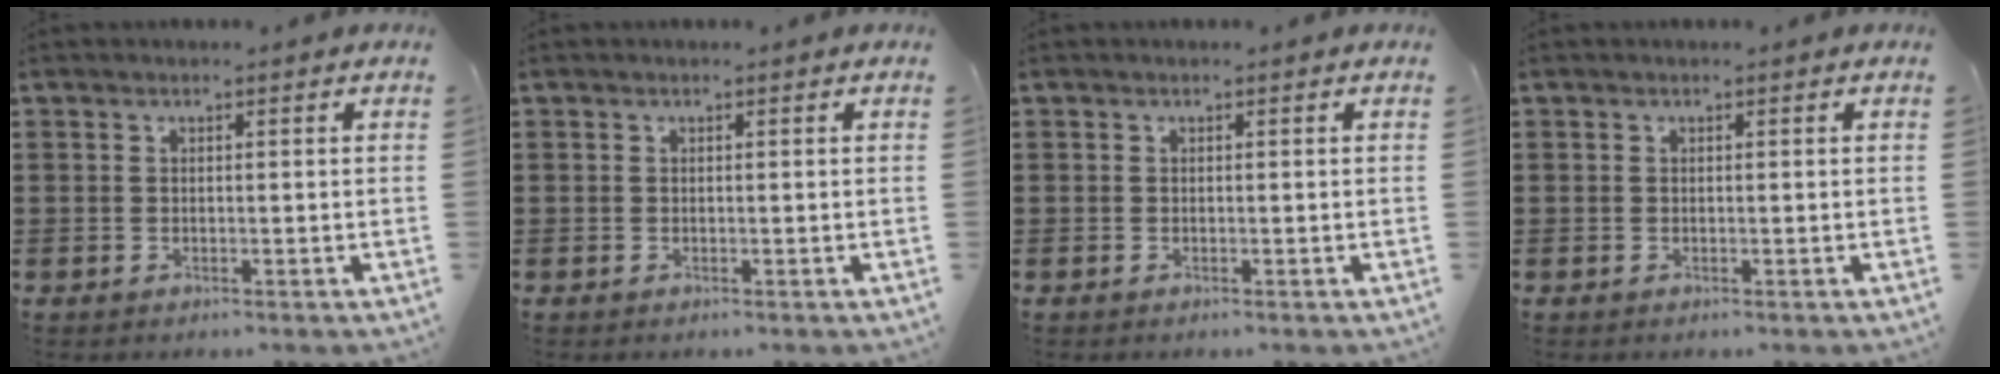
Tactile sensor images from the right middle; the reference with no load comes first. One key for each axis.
{"total": 0.0}
{"total": 0.0}
{"total": 0.0}